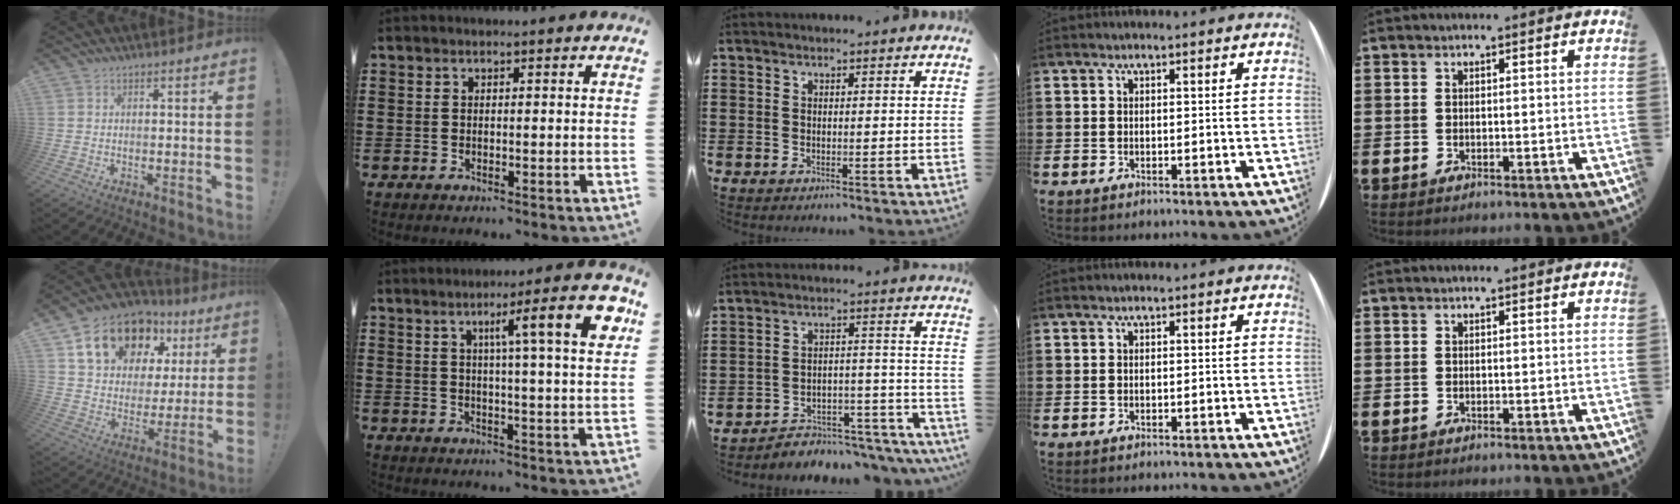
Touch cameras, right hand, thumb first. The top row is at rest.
{"thumb": {"total": 18.3, "force": [10.7, 11.8, 8.9], "torque": [-0.137, -0.052, 0.206]}, "index": {"total": 10.2, "force": [4.0, 0.6, 9.3], "torque": [-0.154, -0.003, 0.055]}, "middle": {"total": 4.1, "force": [-4.0, 1.0, 0.4], "torque": [-0.013, 0.010, -0.086]}}